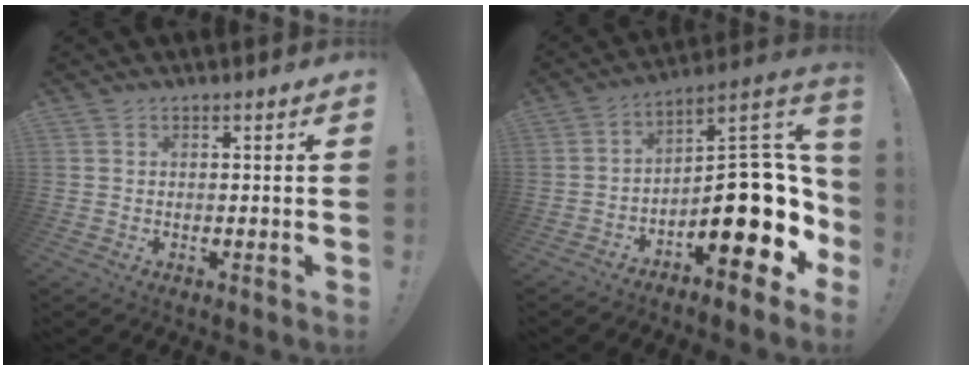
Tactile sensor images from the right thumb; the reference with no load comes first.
{"total": 20.1, "force": [-4.8, 9.3, 17.1], "torque": [-0.219, 0.023, -0.065]}